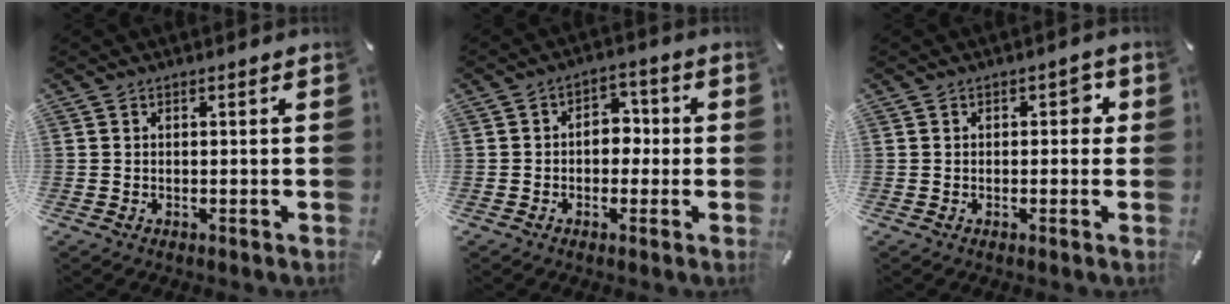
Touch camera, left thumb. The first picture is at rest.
{"total": 6.0, "force": [-0.7, 4.3, 4.1], "torque": [-0.054, 0.008, -0.019]}
{"total": 2.2, "force": [0.1, 1.5, 1.7], "torque": [-0.019, 0.006, -0.007]}